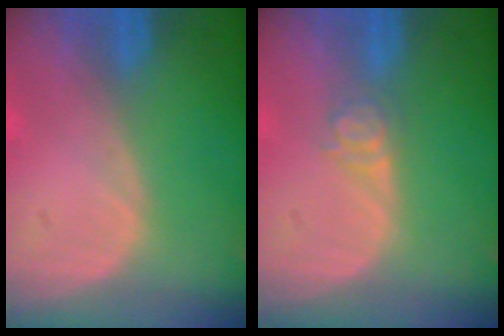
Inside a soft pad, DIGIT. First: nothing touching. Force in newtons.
{"total": 3.0, "press": 2.5, "slide": 1.7}